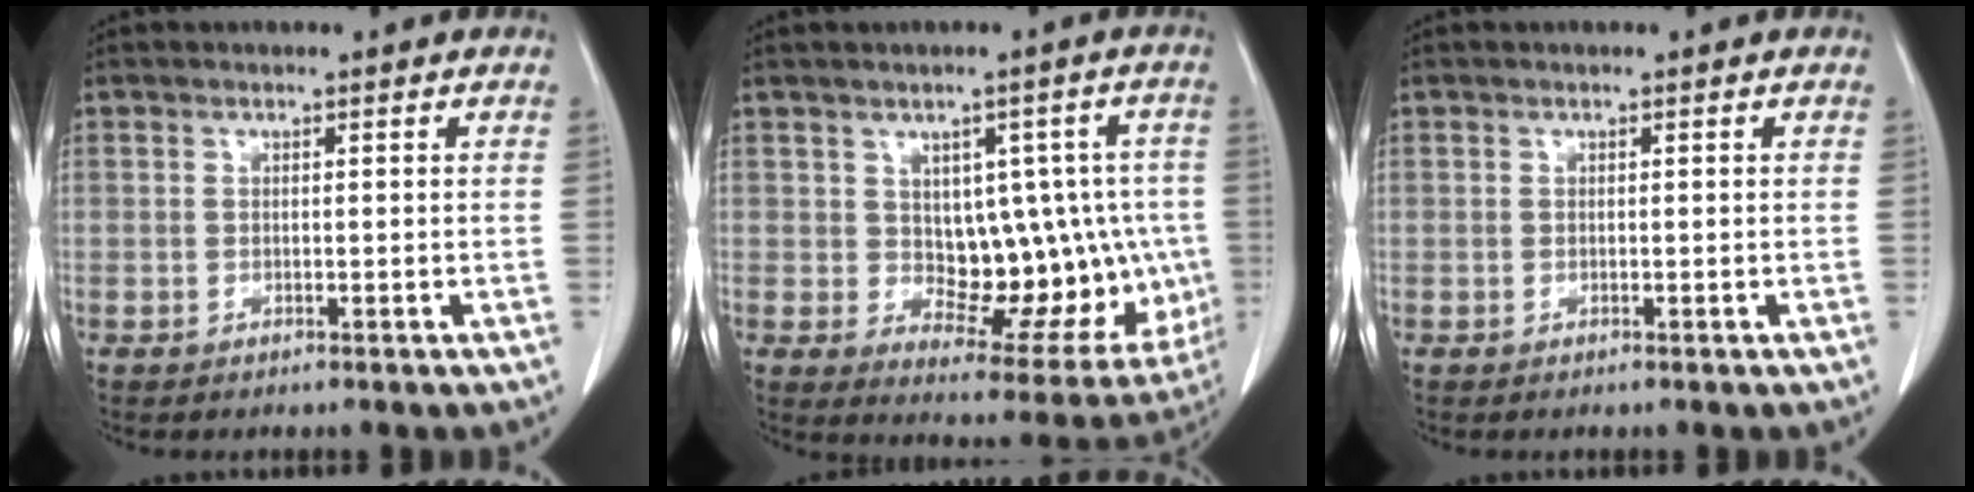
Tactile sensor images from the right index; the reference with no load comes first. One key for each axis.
{"total": 14.4, "fx": 0.1, "fy": 7.7, "fz": 12.2, "tx": -0.133, "ty": 0.016, "tz": 0.026}
{"total": 0.0}